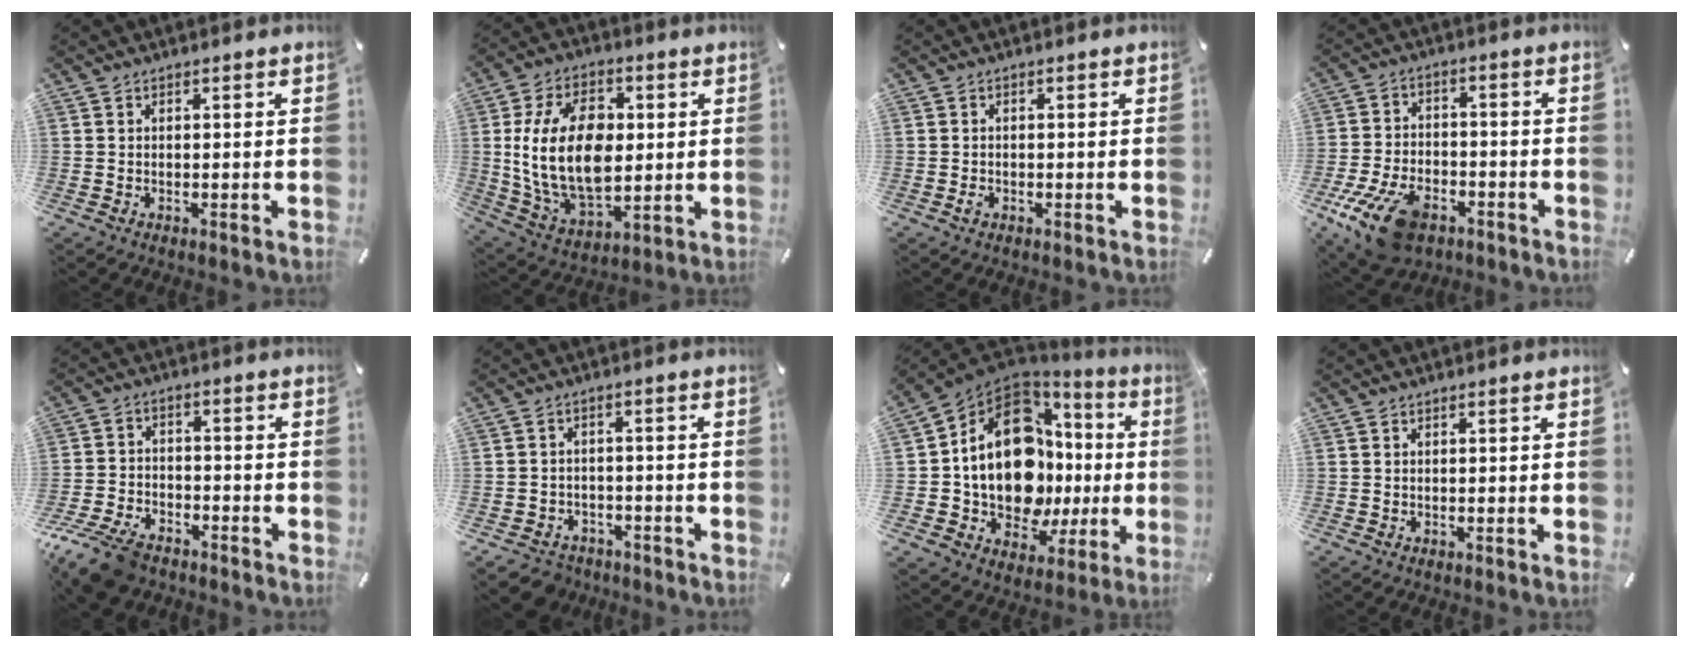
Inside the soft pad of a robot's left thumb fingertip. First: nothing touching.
{"total": 19.7, "force": [1.5, 13.5, 14.3], "torque": [-0.293, 0.001, 0.027]}
{"total": 1.2, "force": [-0.5, 0.8, 0.8], "torque": [-0.015, 0.001, -0.011]}
{"total": 14.4, "force": [-8.3, 7.9, 8.8], "torque": [-0.169, 0.044, -0.140]}
{"total": 10.4, "force": [-7.9, 5.1, 4.4], "torque": [-0.084, 0.040, -0.148]}
{"total": 4.8, "force": [-3.4, 3.2, 1.0], "torque": [-0.027, 0.014, -0.067]}
{"total": 21.1, "force": [1.8, 14.2, 15.5], "torque": [-0.304, -0.037, 0.035]}
{"total": 0.0}